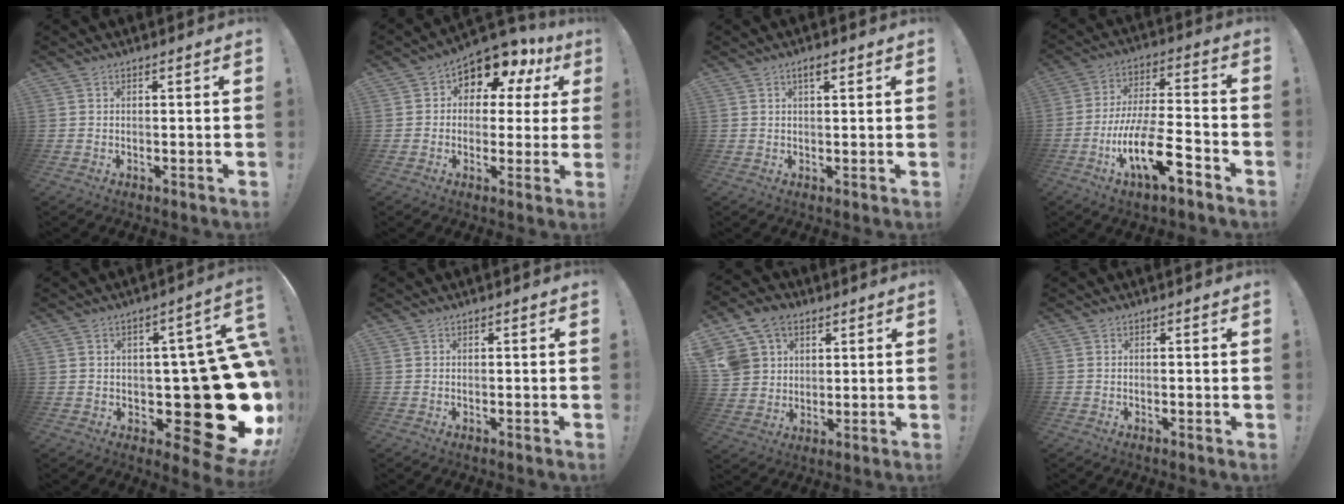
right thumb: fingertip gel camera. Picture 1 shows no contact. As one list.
[{"total": 8.3, "force": [5.1, 4.9, 4.3], "torque": [-0.058, -0.049, 0.090]}, {"total": 2.8, "force": [1.5, 0.9, 2.2], "torque": [-0.030, -0.002, 0.022]}, {"total": 18.1, "force": [-8.1, 5.3, 15.3], "torque": [-0.289, 0.032, -0.131]}, {"total": 27.5, "force": [-4.2, 11.9, 24.4], "torque": [-0.293, -0.003, -0.029]}, {"total": 0.0}, {"total": 12.9, "force": [6.3, 9.9, 5.3], "torque": [-0.094, -0.023, 0.129]}, {"total": 0.0}]